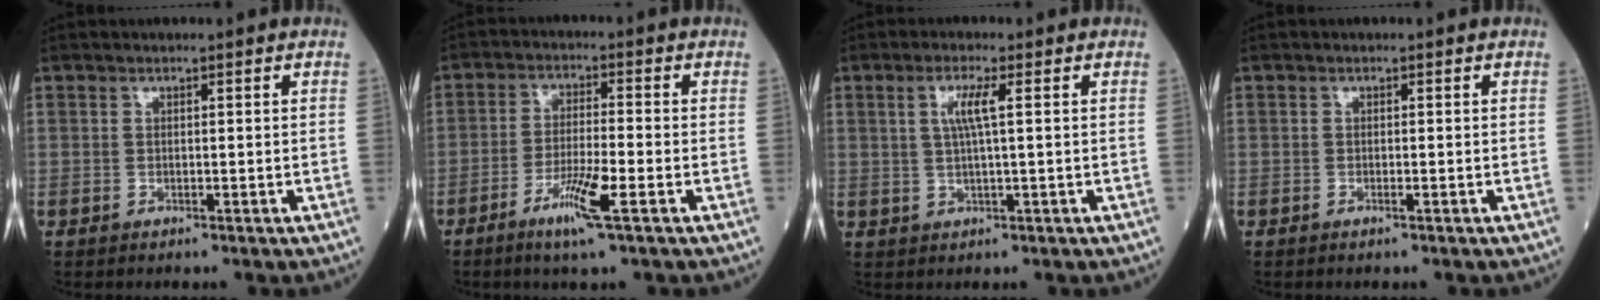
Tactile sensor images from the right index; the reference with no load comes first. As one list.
[{"total": 7.3, "force": [-3.6, -0.1, 6.3], "torque": [-0.124, -0.014, -0.069]}, {"total": 3.6, "force": [1.0, -0.2, 3.5], "torque": [-0.073, 0.003, 0.019]}, {"total": 0.8, "force": [-0.3, 0.0, 0.7], "torque": [-0.011, -0.001, -0.006]}]